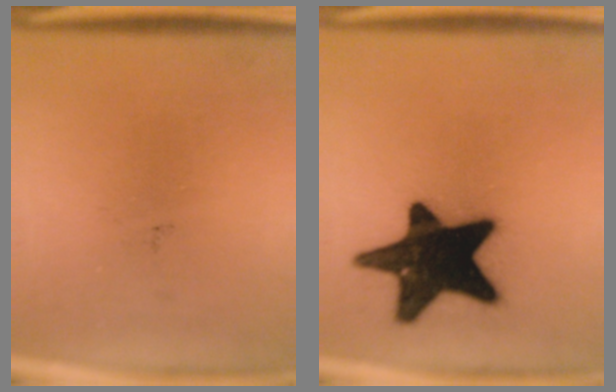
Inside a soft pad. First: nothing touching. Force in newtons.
{"total": 19.8}